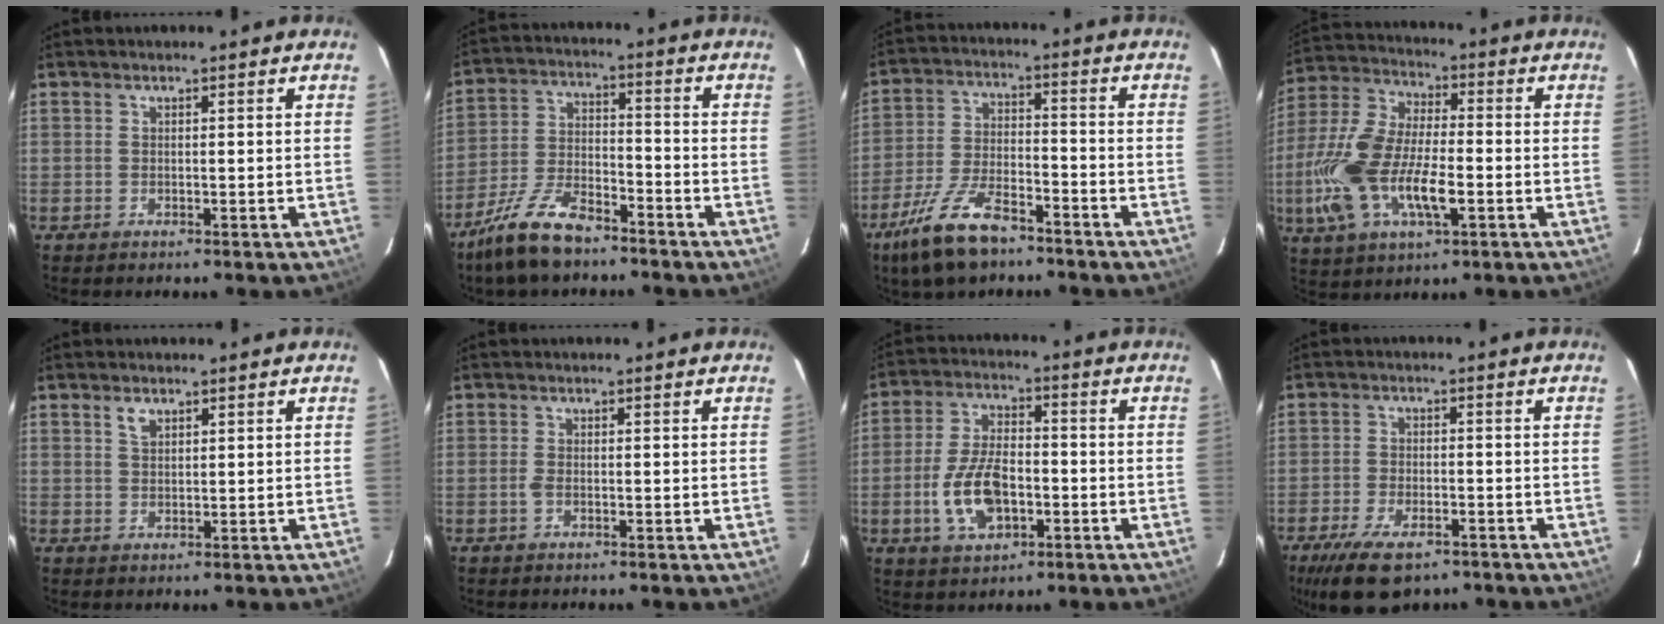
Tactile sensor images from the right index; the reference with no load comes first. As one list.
[{"total": 12.1, "force": [-9.2, 4.3, 6.6], "torque": [-0.147, -0.006, -0.172]}, {"total": 13.0, "force": [-9.2, 4.8, 7.9], "torque": [-0.174, -0.015, -0.168]}, {"total": 18.1, "force": [-4.6, 7.7, 15.8], "torque": [-0.348, -0.007, -0.087]}, {"total": 2.0, "force": [1.2, 1.1, 1.1], "torque": [-0.020, 0.004, 0.023]}, {"total": 1.1, "force": [-0.3, 0.3, 1.0], "torque": [-0.020, -0.001, -0.008]}, {"total": 11.3, "force": [-3.3, 6.0, 9.0], "torque": [-0.184, 0.004, -0.054]}, {"total": 11.8, "force": [-8.1, 5.2, 7.0], "torque": [-0.157, -0.021, -0.135]}]